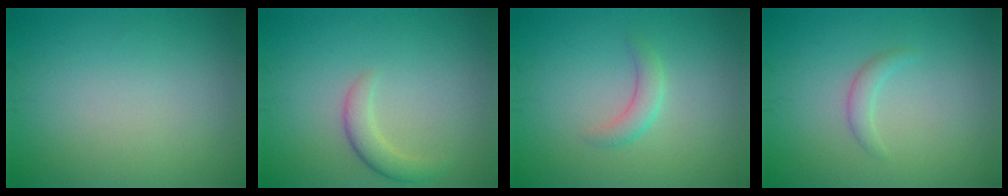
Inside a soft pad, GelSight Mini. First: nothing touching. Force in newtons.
{"total": 2.2, "press": 2.2, "slide": 0.2}
{"total": 1.7, "press": 1.7, "slide": 0.1}
{"total": 1.2, "press": 1.2, "slide": 0.1}